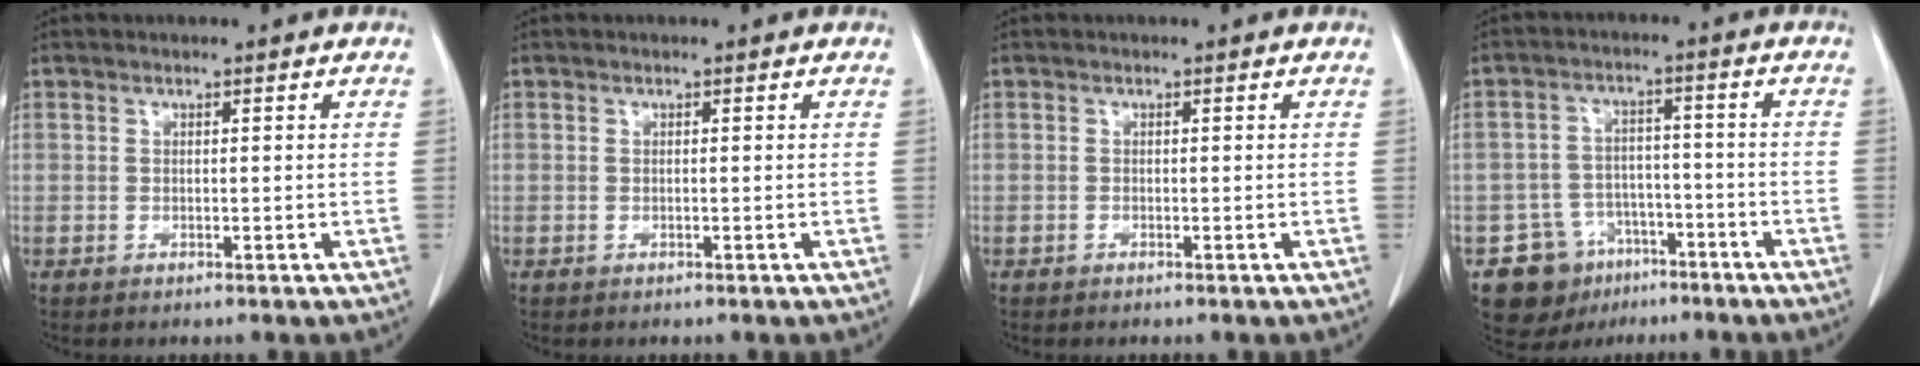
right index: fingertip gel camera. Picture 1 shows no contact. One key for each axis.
{"total": 0.0}
{"total": 0.0}
{"total": 9.3, "fx": -5.5, "fy": 7.3, "fz": 1.7, "tx": -0.029, "ty": 0.026, "tz": -0.077}